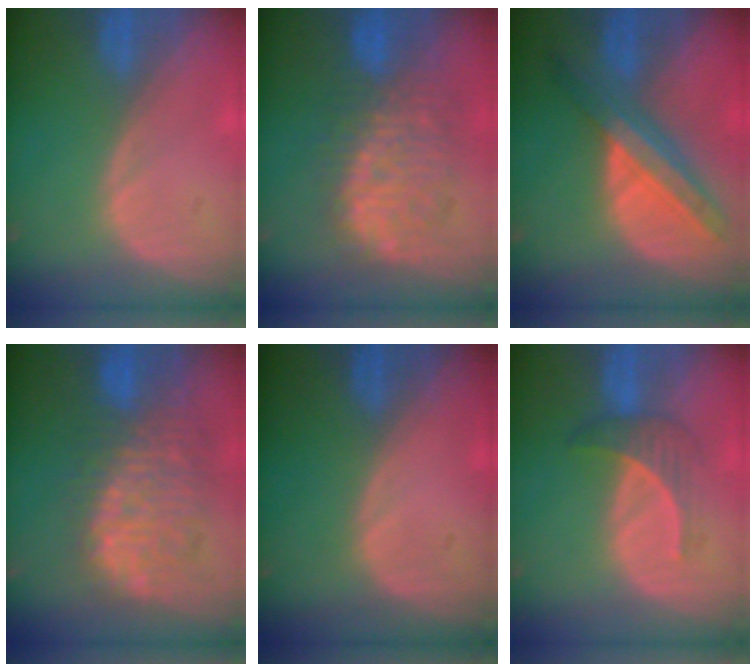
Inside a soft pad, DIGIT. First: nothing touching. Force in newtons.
{"total": 9.6, "press": 9.3, "slide": 2.3}
{"total": 8.4, "press": 7.4, "slide": 3.8}
{"total": 11.0, "press": 10.2, "slide": 4.1}
{"total": 0.0}
{"total": 3.8, "press": 3.8, "slide": 0.8}